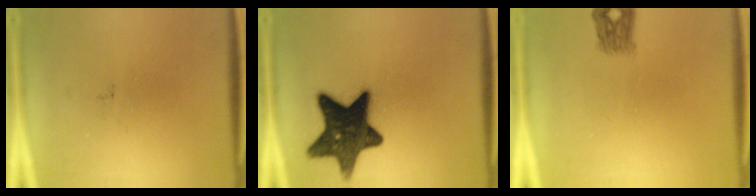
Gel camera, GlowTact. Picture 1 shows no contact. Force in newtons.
{"total": 15.0}
{"total": 2.5}